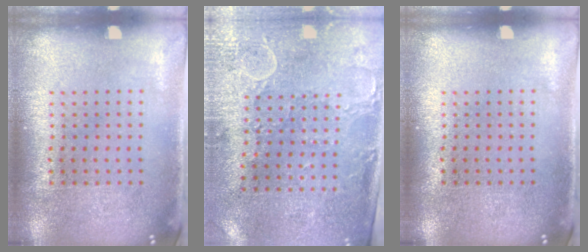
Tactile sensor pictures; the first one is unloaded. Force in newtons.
{"total": 3.0, "press": 2.4, "slide": 1.7}
{"total": 0.0}